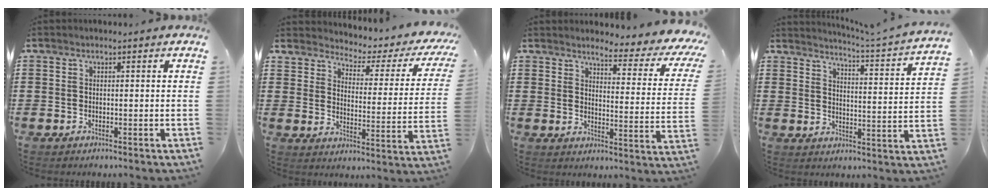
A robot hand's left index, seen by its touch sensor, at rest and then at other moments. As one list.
[{"total": 2.7, "force": [2.3, 1.0, 1.1], "torque": [-0.032, -0.027, 0.027]}, {"total": 4.4, "force": [3.6, 0.3, 2.5], "torque": [-0.043, -0.040, 0.049]}, {"total": 3.3, "force": [2.8, -1.2, 1.0], "torque": [-0.038, -0.039, 0.039]}]